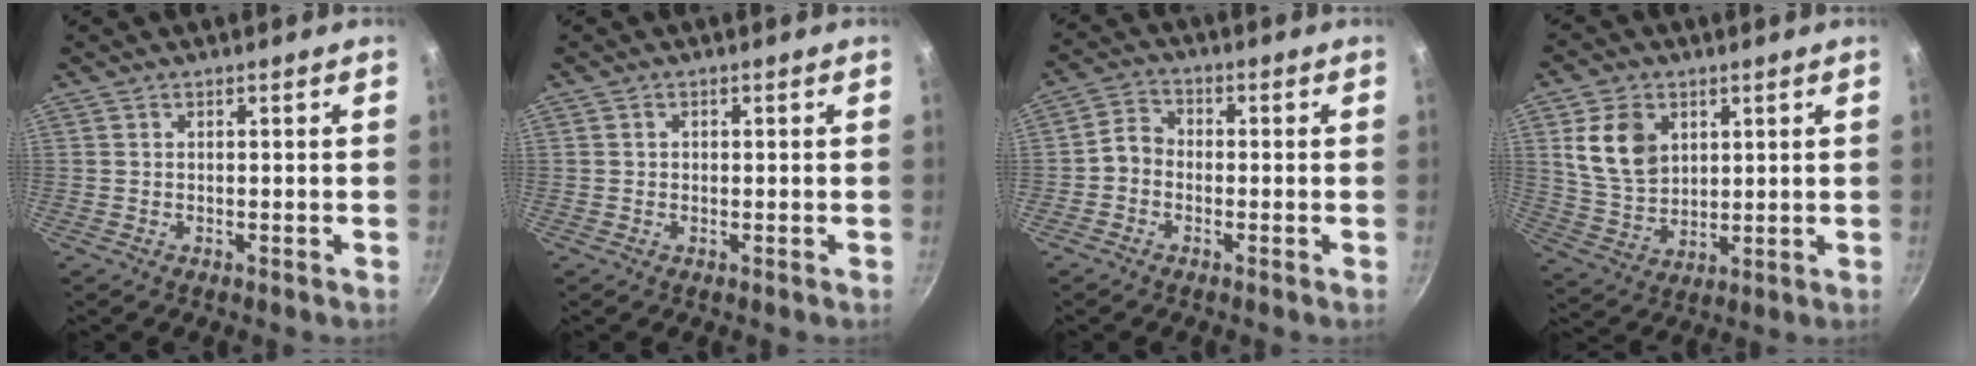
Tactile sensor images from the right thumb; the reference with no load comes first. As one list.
[{"total": 0.6, "force": [0.0, 0.6, 0.2], "torque": [0.000, 0.002, -0.001]}, {"total": 4.1, "force": [-1.2, 3.4, 1.9], "torque": [-0.019, 0.020, -0.035]}, {"total": 10.9, "force": [3.5, 8.0, 6.5], "torque": [-0.101, -0.021, 0.075]}]